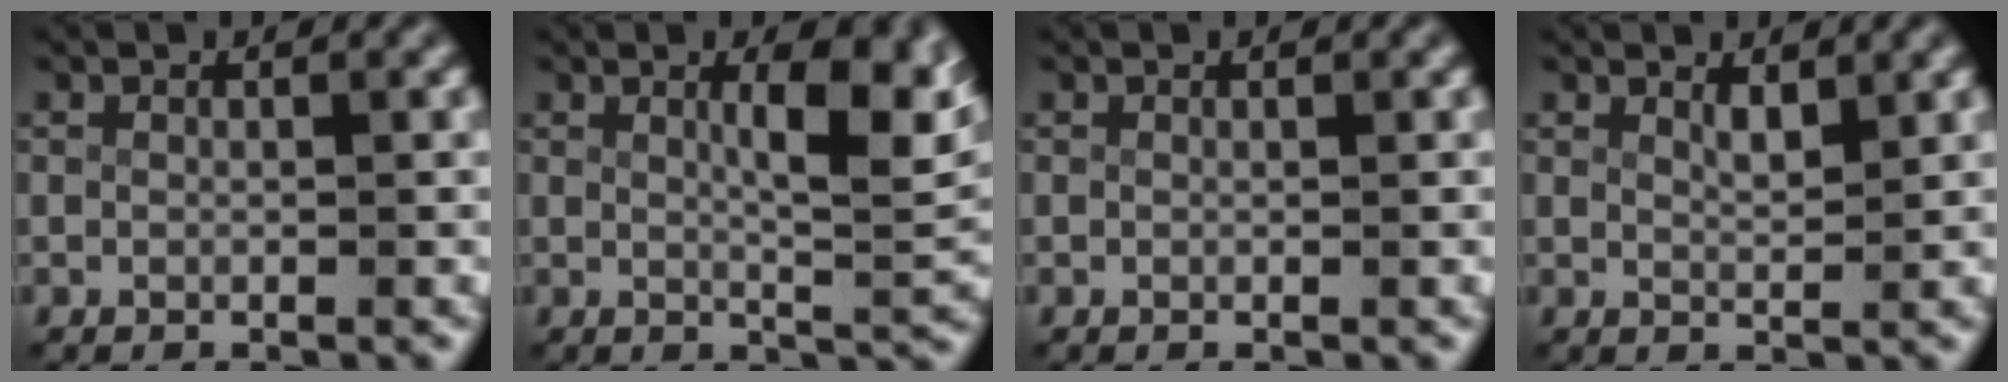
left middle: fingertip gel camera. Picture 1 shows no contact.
{"total": 6.4, "force": [2.5, 2.0, 5.5], "torque": [-0.061, 0.005, 0.033]}
{"total": 0.0}
{"total": 1.4, "force": [1.1, 0.5, 0.7], "torque": [-0.010, -0.010, 0.020]}